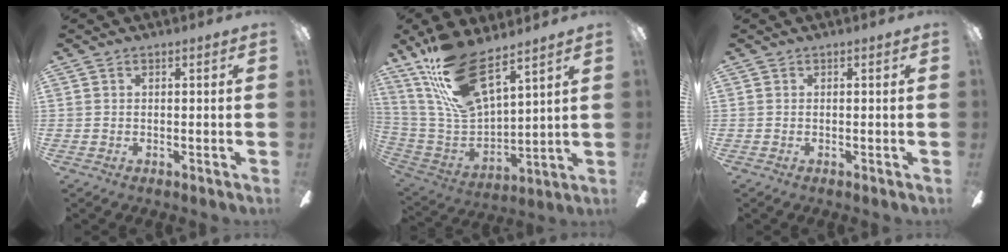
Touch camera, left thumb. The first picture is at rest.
{"total": 19.6, "force": [13.8, 7.1, 12.1], "torque": [-0.268, -0.086, 0.246]}
{"total": 0.0}